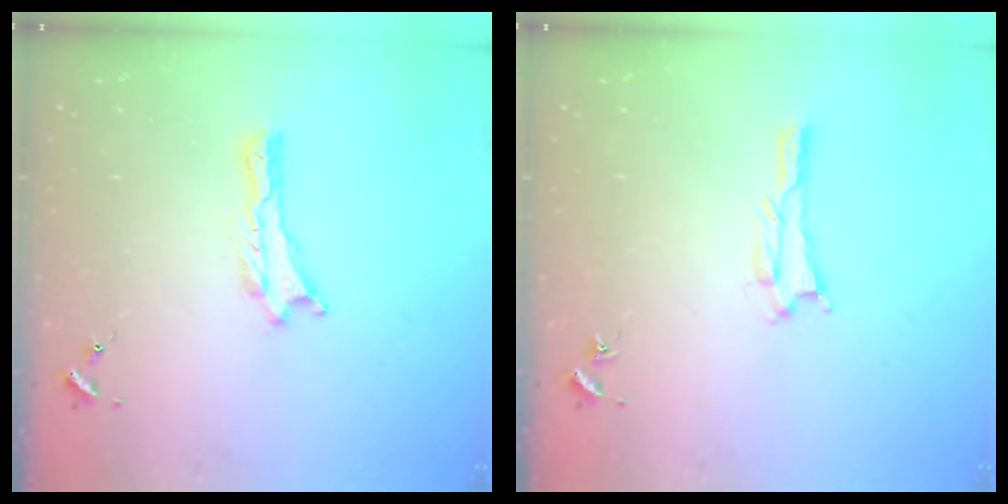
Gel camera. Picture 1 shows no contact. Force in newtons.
{"total": 1.1, "press": 1.1, "slide": 0.1}